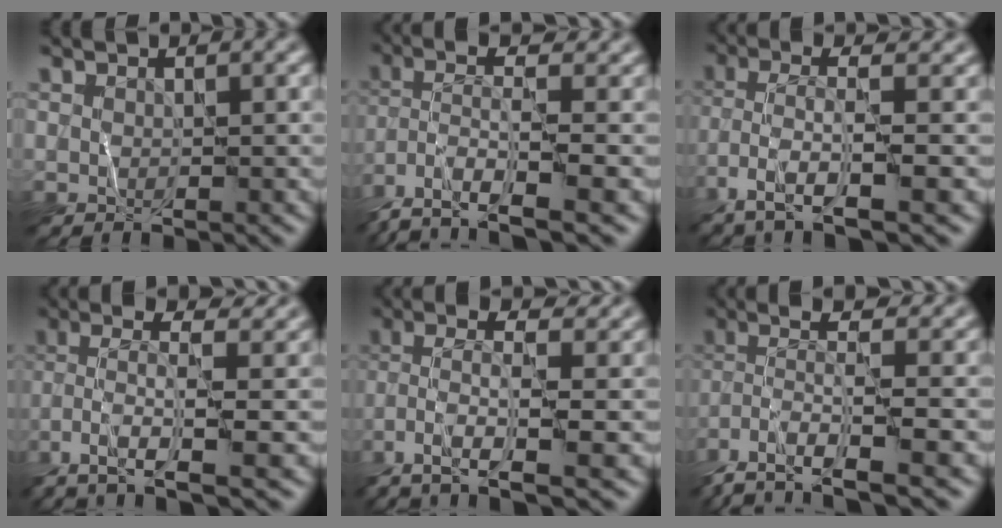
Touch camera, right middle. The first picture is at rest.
{"total": 8.1, "force": [-4.7, 2.0, 6.4], "torque": [-0.126, 0.000, -0.093]}
{"total": 6.8, "force": [-3.2, 1.4, 5.9], "torque": [-0.115, 0.011, -0.062]}
{"total": 6.4, "force": [-2.7, 1.5, 5.6], "torque": [-0.111, 0.013, -0.056]}
{"total": 6.9, "force": [-3.1, 1.9, 5.8], "torque": [-0.119, 0.012, -0.065]}
{"total": 7.6, "force": [-4.3, 1.6, 6.0], "torque": [-0.114, 0.003, -0.087]}